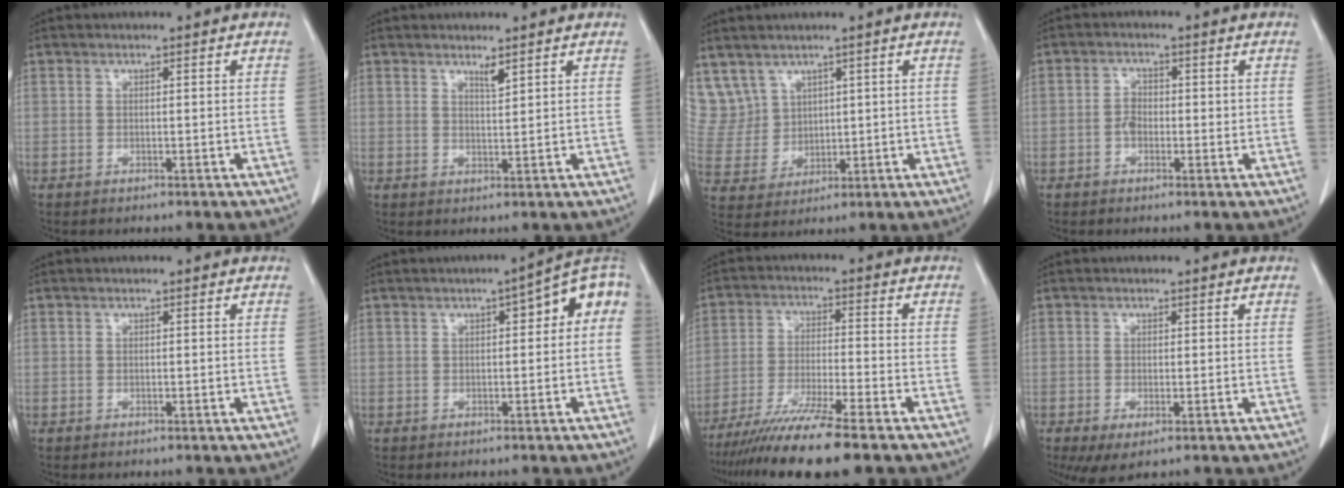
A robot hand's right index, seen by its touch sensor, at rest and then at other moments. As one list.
[{"total": 1.7, "force": [1.4, 0.0, 1.1], "torque": [-0.021, -0.007, 0.027]}, {"total": 8.6, "force": [5.6, 6.5, 0.5], "torque": [-0.030, 0.032, 0.133]}, {"total": 2.3, "force": [-0.4, 1.7, 1.6], "torque": [-0.026, 0.007, -0.012]}, {"total": 0.0}, {"total": 7.3, "force": [1.4, 1.8, 6.9], "torque": [-0.089, 0.033, 0.010]}, {"total": 11.9, "force": [-9.5, -0.9, 7.2], "torque": [-0.113, -0.035, -0.157]}, {"total": 3.6, "force": [-1.5, 1.4, 2.9], "torque": [-0.047, -0.010, -0.015]}]